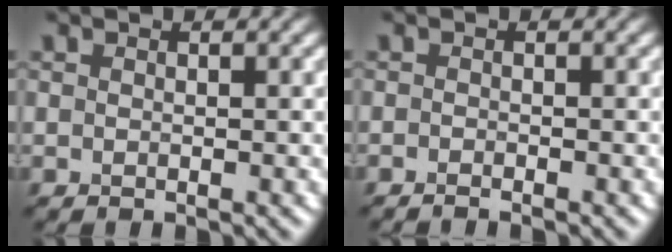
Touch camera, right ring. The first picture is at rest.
{"total": 0.7, "force": [-0.6, -0.1, 0.3], "torque": [-0.006, -0.001, -0.012]}